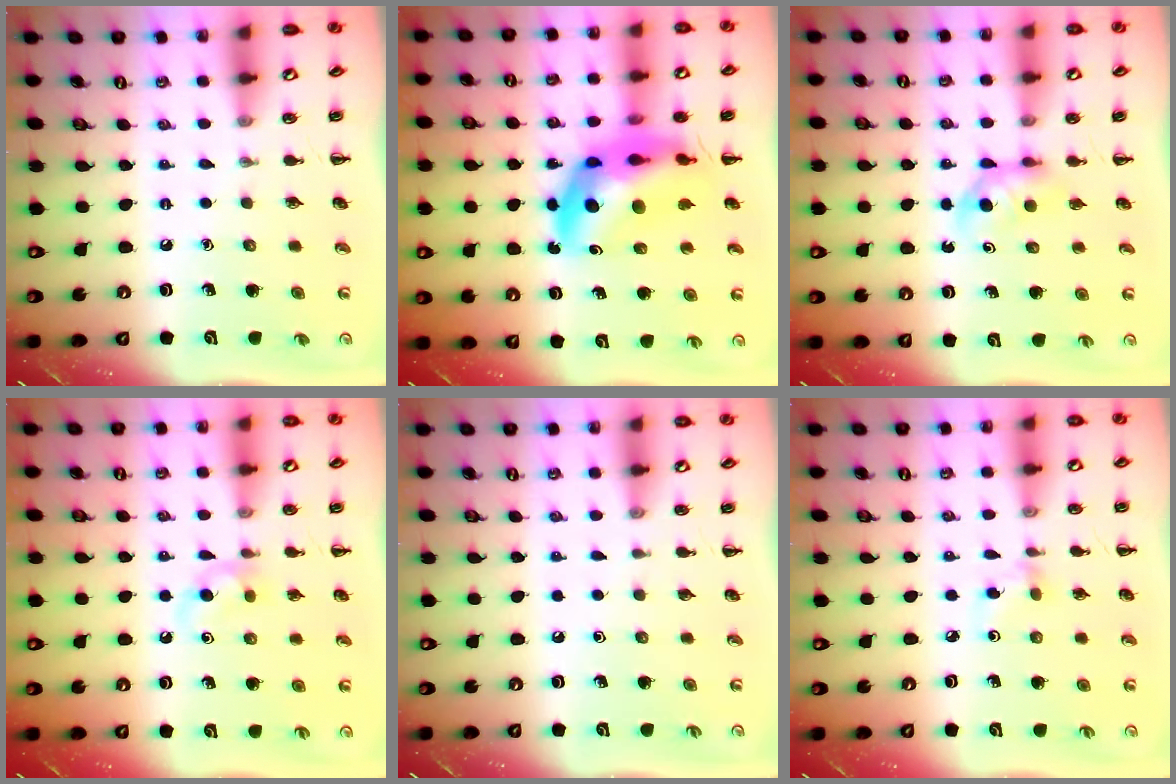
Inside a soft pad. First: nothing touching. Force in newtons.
{"total": 15.9, "press": 15.3, "slide": 4.5}
{"total": 3.8, "press": 3.5, "slide": 1.4}
{"total": 5.1, "press": 4.7, "slide": 1.9}
{"total": 0.0}
{"total": 2.9, "press": 2.7, "slide": 1.0}